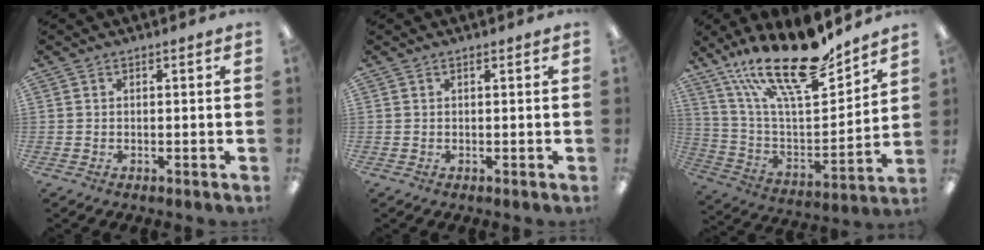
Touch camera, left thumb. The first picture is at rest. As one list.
[{"total": 0.0}, {"total": 25.3, "force": [18.2, 7.8, 15.8], "torque": [-0.282, -0.113, 0.310]}]